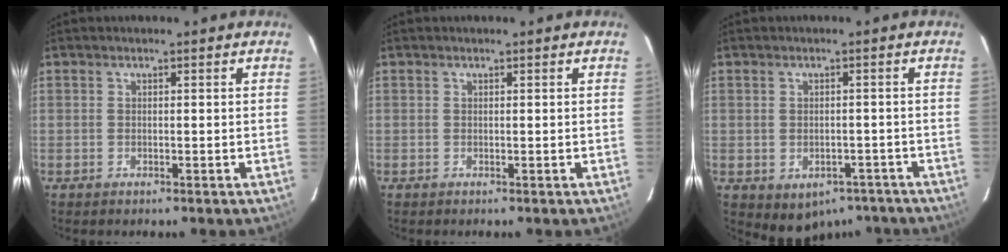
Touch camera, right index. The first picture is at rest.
{"total": 0.0}
{"total": 7.0, "force": [-4.5, 4.9, 2.3], "torque": [-0.028, 0.015, -0.050]}